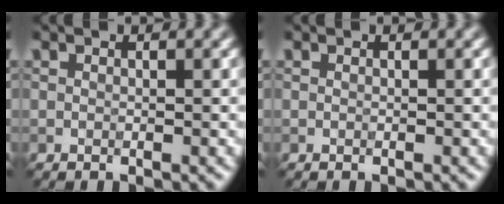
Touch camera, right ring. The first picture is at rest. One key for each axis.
{"total": 0.0}